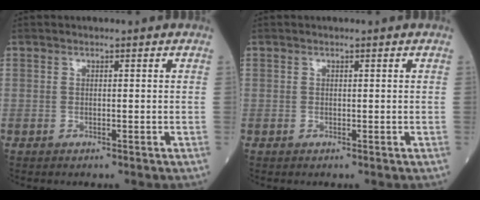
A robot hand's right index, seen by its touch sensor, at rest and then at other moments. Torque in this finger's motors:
{"motor_torque": [0.10, 0.02, 0.05, 0.01]}